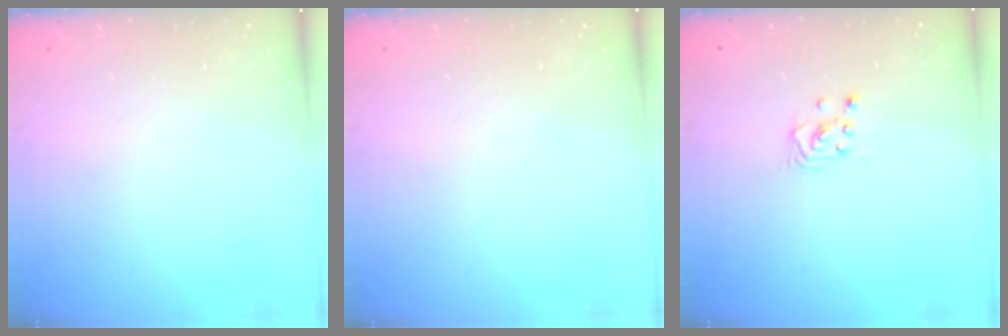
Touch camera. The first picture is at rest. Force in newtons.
{"total": 0.0}
{"total": 1.7, "press": 1.6, "slide": 0.1}